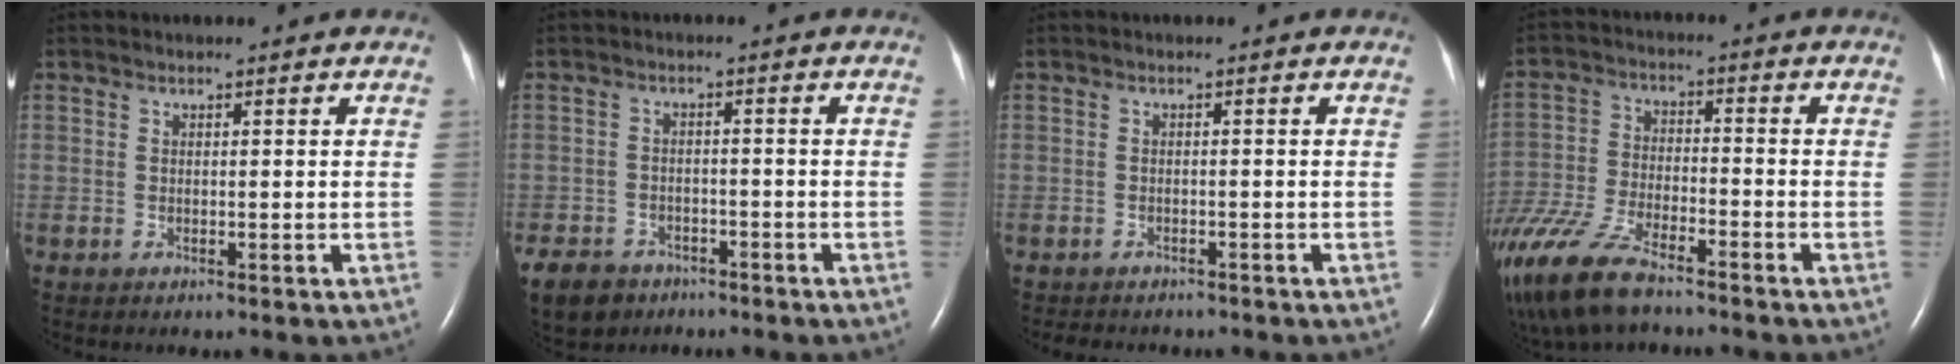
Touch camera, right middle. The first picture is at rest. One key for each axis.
{"total": 7.5, "fx": -5.3, "fy": 4.9, "fz": 2.1, "tx": -0.053, "ty": -0.002, "tz": -0.084}
{"total": 5.1, "fx": -4.4, "fy": 2.0, "fz": 1.7, "tx": -0.026, "ty": -0.004, "tz": -0.053}
{"total": 15.7, "fx": -11.9, "fy": 4.7, "fz": 9.1, "tx": -0.219, "ty": -0.033, "tz": -0.220}